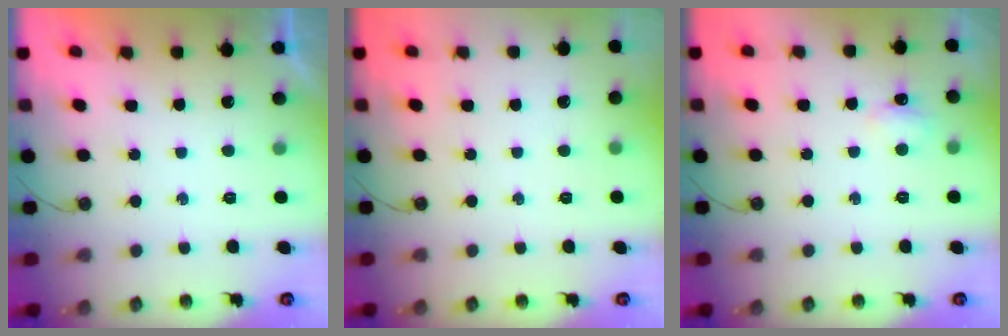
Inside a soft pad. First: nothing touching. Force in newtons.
{"total": 0.0}
{"total": 5.2, "press": 5.1, "slide": 0.9}